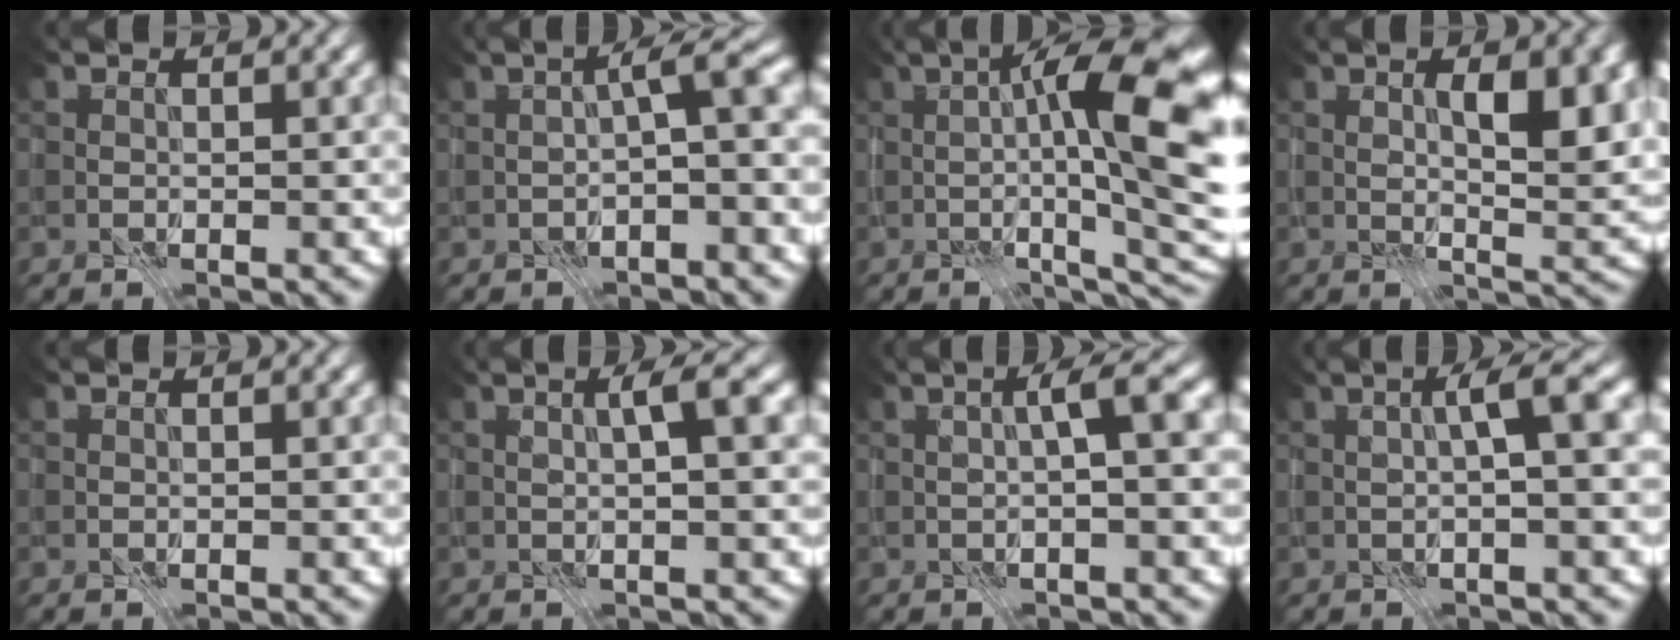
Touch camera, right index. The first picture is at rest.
{"total": 3.8, "force": [-1.1, 0.5, 3.6], "torque": [-0.055, 0.016, -0.023]}
{"total": 15.0, "force": [-0.2, 4.3, 14.4], "torque": [-0.189, 0.015, -0.003]}
{"total": 5.7, "force": [1.6, 1.9, 5.2], "torque": [-0.081, -0.002, 0.029]}
{"total": 0.0}
{"total": 2.5, "force": [0.8, -0.1, 2.3], "torque": [-0.038, 0.006, 0.012]}
{"total": 2.6, "force": [0.3, -0.1, 2.6], "torque": [-0.042, 0.014, 0.001]}
{"total": 2.9, "force": [0.5, -0.1, 2.9], "torque": [-0.045, 0.014, 0.003]}